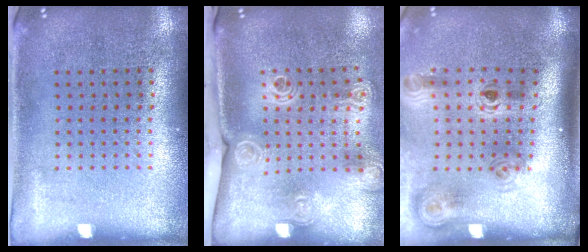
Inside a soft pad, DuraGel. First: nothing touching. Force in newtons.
{"total": 2.0, "press": 1.5, "slide": 1.4}
{"total": 1.8, "press": 1.3, "slide": 1.3}